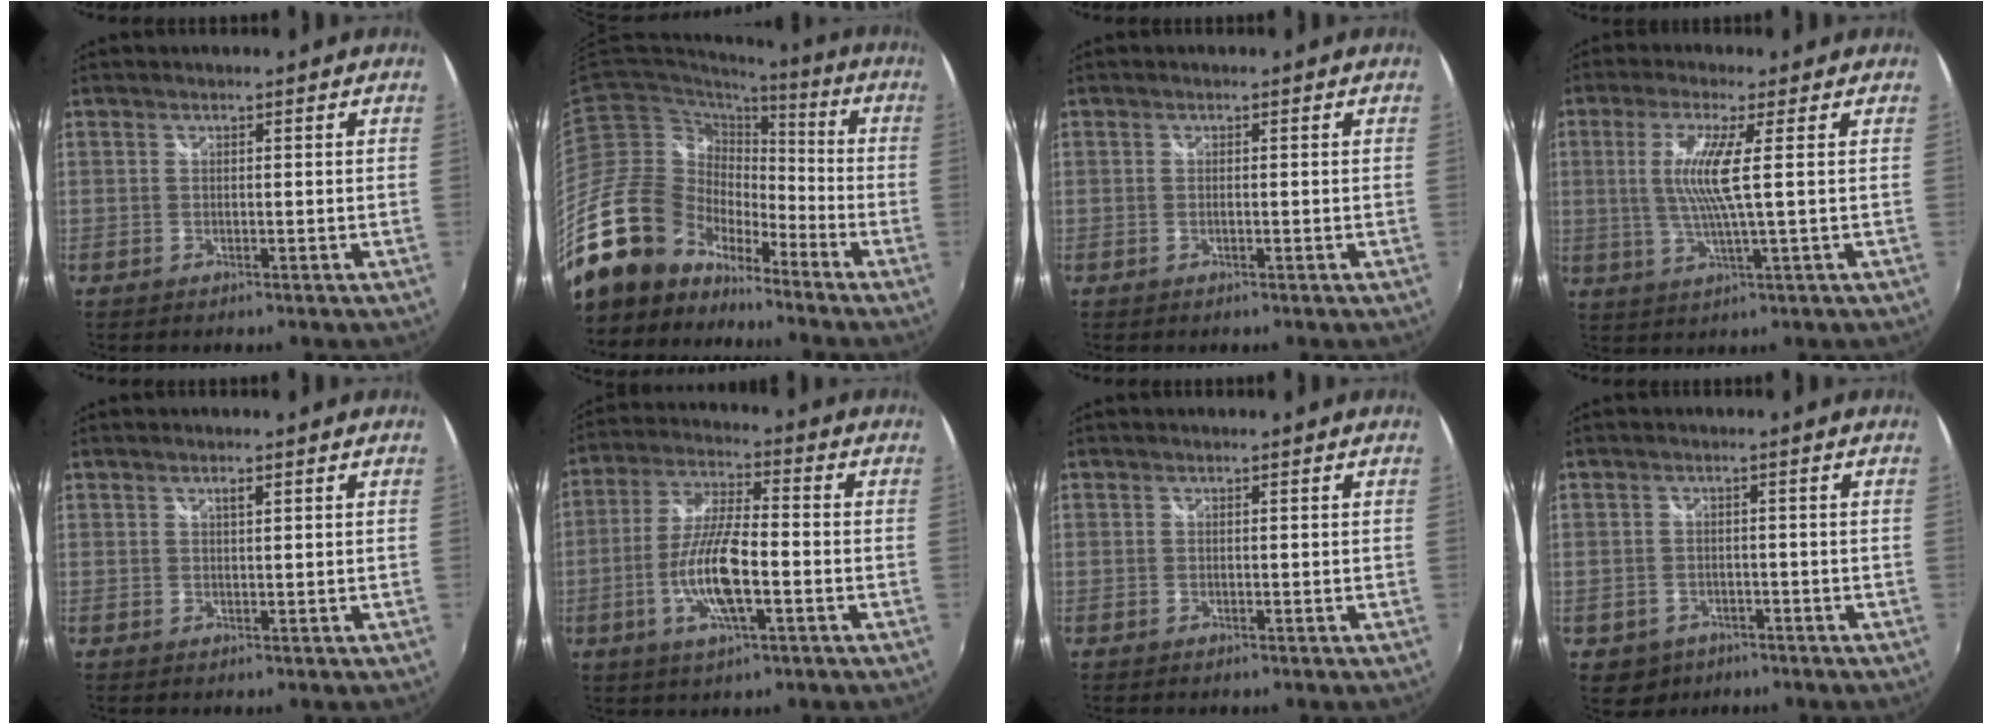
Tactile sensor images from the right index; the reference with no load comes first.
{"total": 21.4, "force": [-16.2, 11.7, 7.8], "torque": [-0.168, 0.009, -0.291]}
{"total": 0.5, "force": [-0.2, 0.0, 0.5], "torque": [-0.010, 0.001, -0.005]}
{"total": 7.4, "force": [1.0, -0.6, 7.3], "torque": [-0.146, -0.010, 0.023]}
{"total": 1.0, "force": [0.6, 0.2, 0.8], "torque": [-0.012, 0.002, 0.010]}
{"total": 11.7, "force": [-3.5, 3.0, 10.8], "torque": [-0.221, -0.003, -0.068]}
{"total": 0.0}
{"total": 4.2, "force": [-2.0, 3.6, 1.0], "torque": [-0.031, -0.001, -0.024]}